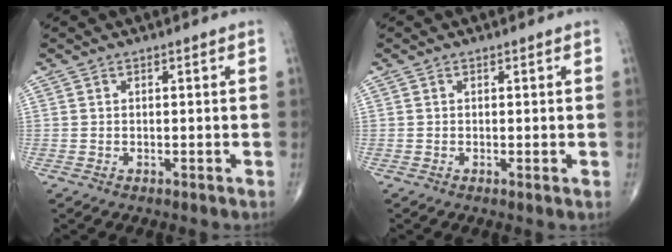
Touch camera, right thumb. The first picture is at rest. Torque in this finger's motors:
{"motor_torque": [-0.18, 0.16, -0.21, -0.10, -0.02]}